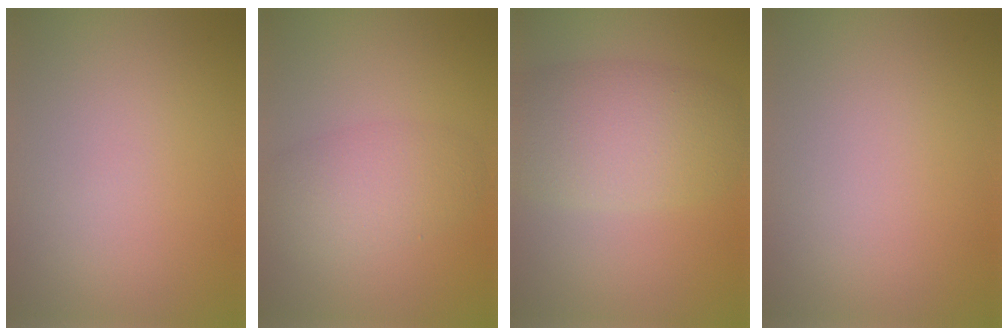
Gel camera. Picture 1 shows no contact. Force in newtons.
{"total": 3.9, "press": 3.9, "slide": 0.1}
{"total": 6.9, "press": 6.9, "slide": 0.2}
{"total": 0.0}